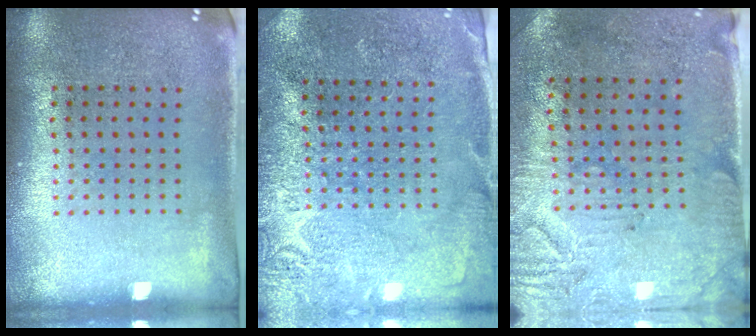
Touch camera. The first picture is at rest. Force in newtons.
{"total": 2.7, "press": 2.7, "slide": 0.4}
{"total": 3.1, "press": 2.6, "slide": 1.6}